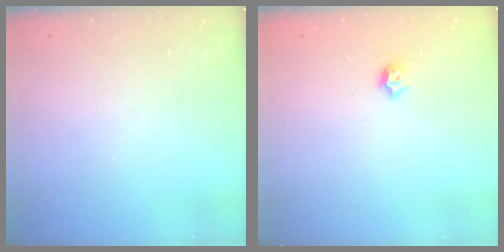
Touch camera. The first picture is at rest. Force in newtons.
{"total": 4.0, "press": 3.9, "slide": 0.8}